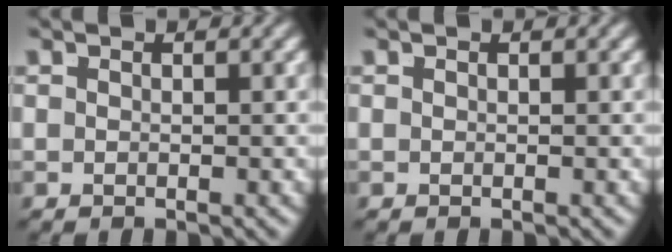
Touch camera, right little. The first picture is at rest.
{"total": 0.0}